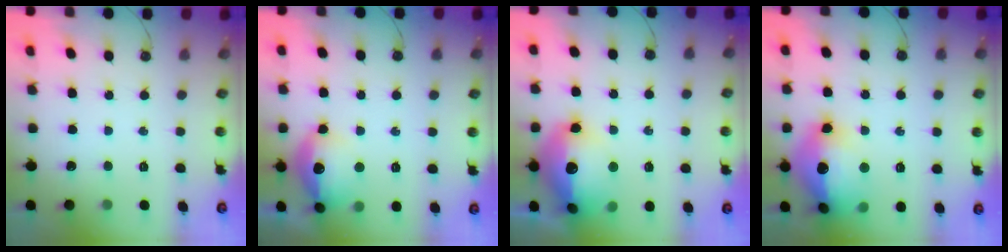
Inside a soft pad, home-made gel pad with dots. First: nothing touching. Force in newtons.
{"total": 14.9, "press": 14.8, "slide": 1.1}
{"total": 20.8, "press": 20.8, "slide": 1.7}
{"total": 20.2, "press": 20.1, "slide": 1.8}